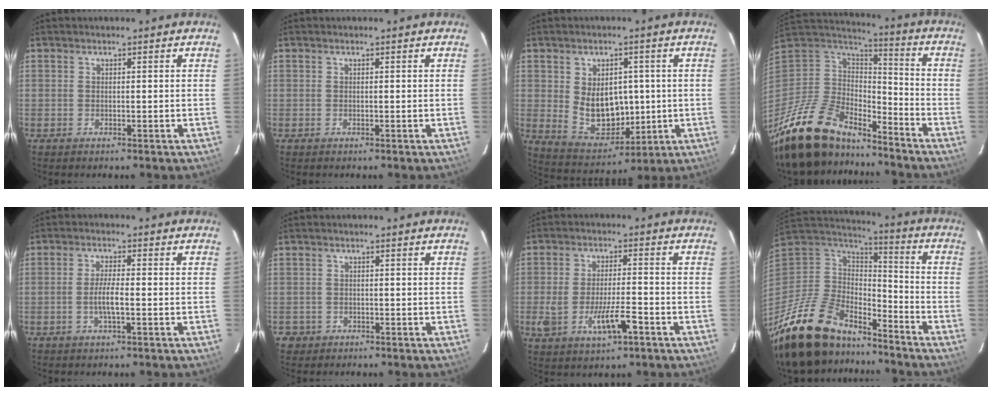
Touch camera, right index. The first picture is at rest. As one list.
[{"total": 0.0}, {"total": 11.1, "force": [0.4, 7.8, 7.9], "torque": [-0.148, -0.011, 0.036]}, {"total": 23.7, "force": [-18.1, 9.8, 11.7], "torque": [-0.260, -0.022, -0.316]}, {"total": 3.8, "force": [-1.2, 0.4, 3.6], "torque": [-0.068, -0.003, -0.021]}, {"total": 2.4, "force": [-0.8, 2.3, 0.3], "torque": [-0.011, 0.005, -0.009]}, {"total": 8.4, "force": [-3.4, 2.5, 7.3], "torque": [-0.145, -0.011, -0.051]}, {"total": 26.3, "force": [-19.0, 12.1, 13.6], "torque": [-0.297, -0.015, -0.319]}]